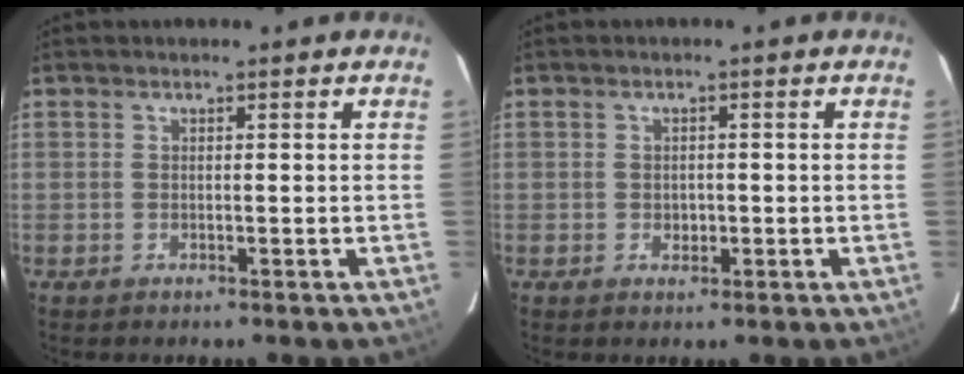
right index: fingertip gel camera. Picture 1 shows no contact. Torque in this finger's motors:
{"motor_torque": [-0.05, -0.02, 0.00, 0.00]}